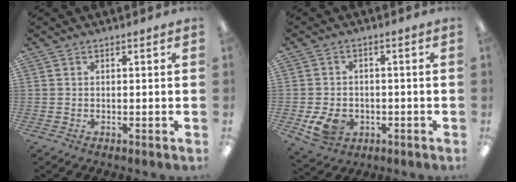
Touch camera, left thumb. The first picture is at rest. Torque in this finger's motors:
{"motor_torque": [0.02, 0.06, 0.01, 0.02, 0.03]}